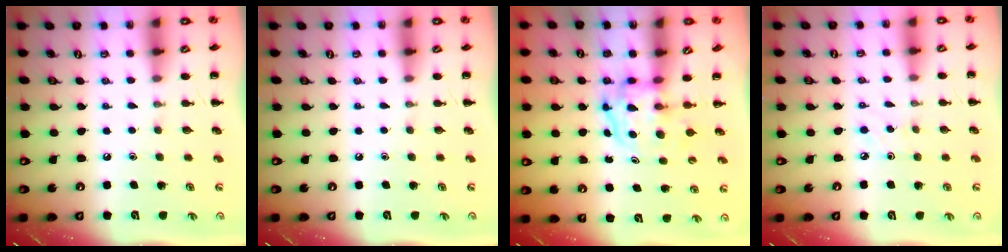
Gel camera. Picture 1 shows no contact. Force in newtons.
{"total": 0.0}
{"total": 3.8, "press": 3.7, "slide": 0.6}
{"total": 2.5, "press": 2.3, "slide": 0.9}